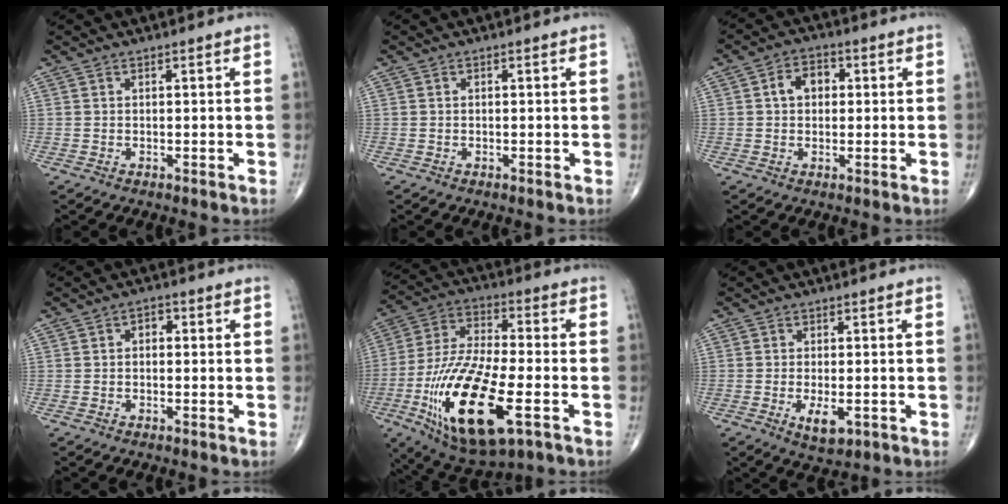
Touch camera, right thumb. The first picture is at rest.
{"total": 0.0}
{"total": 5.3, "force": [0.8, 3.9, 3.4], "torque": [-0.043, 0.015, 0.006]}
{"total": 2.0, "force": [0.1, 1.5, 1.4], "torque": [-0.007, 0.009, -0.003]}
{"total": 23.9, "force": [-8.0, 8.9, 20.7], "torque": [-0.435, 0.002, -0.132]}
{"total": 4.9, "force": [-1.6, 2.2, 4.1], "torque": [-0.067, -0.006, -0.021]}